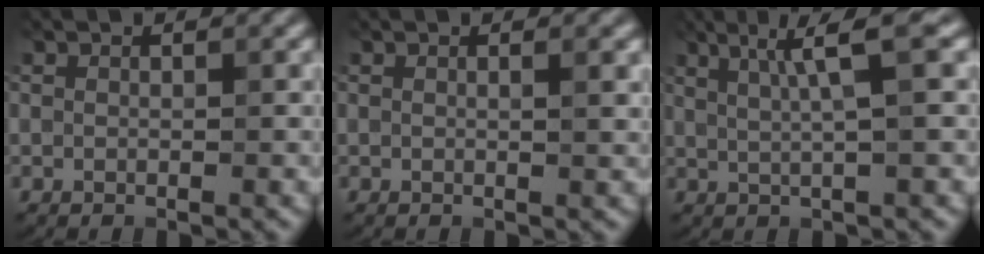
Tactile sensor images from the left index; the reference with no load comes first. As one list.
[{"total": 1.1, "force": [0.4, 0.0, 1.0], "torque": [-0.020, 0.001, 0.006]}, {"total": 4.3, "force": [1.7, 0.3, 3.9], "torque": [-0.063, 0.011, 0.030]}]